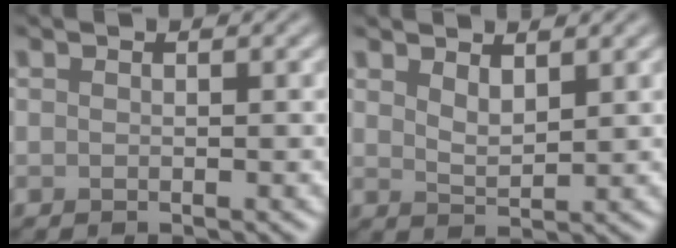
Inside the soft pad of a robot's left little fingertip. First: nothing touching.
{"total": 2.1, "force": [1.6, 0.7, 1.2], "torque": [-0.025, -0.005, 0.032]}